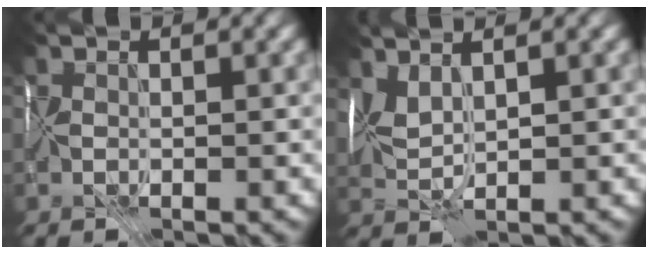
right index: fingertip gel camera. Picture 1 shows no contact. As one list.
[{"total": 2.8, "force": [2.0, 0.8, 1.8], "torque": [-0.047, 0.015, 0.043]}]